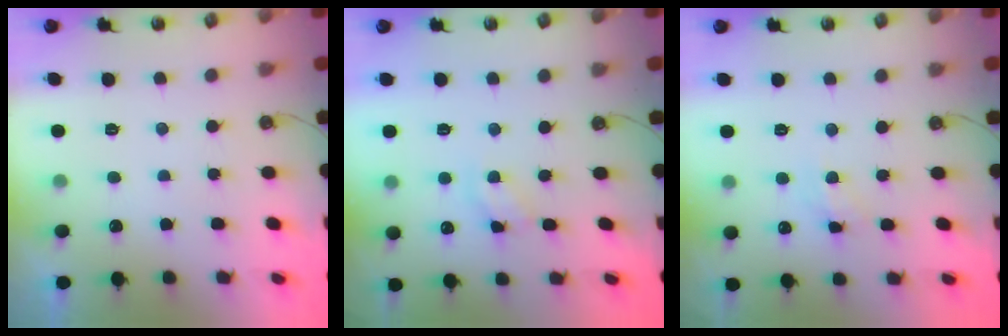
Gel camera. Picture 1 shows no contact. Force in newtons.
{"total": 4.4, "press": 4.3, "slide": 0.5}
{"total": 4.9, "press": 4.9, "slide": 0.3}